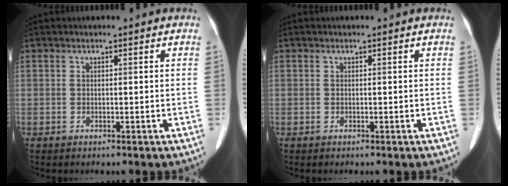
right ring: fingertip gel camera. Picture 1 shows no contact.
{"total": 0.0}